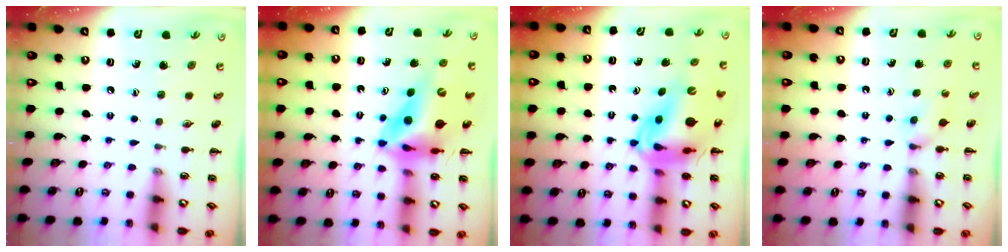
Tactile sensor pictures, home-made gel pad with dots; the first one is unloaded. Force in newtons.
{"total": 12.2, "press": 11.6, "slide": 3.6}
{"total": 11.7, "press": 11.2, "slide": 3.5}
{"total": 2.8, "press": 2.5, "slide": 1.2}